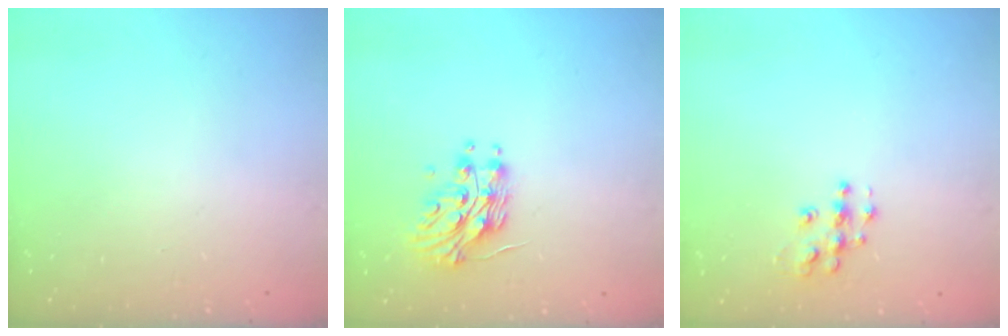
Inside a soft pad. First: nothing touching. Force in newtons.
{"total": 11.8, "press": 11.8, "slide": 0.6}
{"total": 7.1, "press": 7.1, "slide": 0.3}